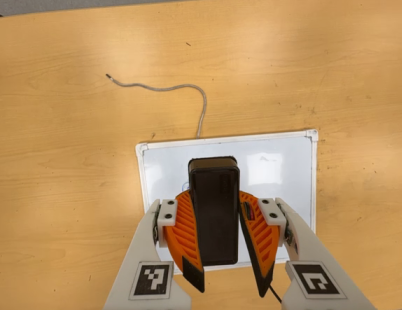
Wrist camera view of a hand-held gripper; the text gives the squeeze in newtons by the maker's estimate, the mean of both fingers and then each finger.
{"total": 9.8, "left": 9.4, "right": 10.1}